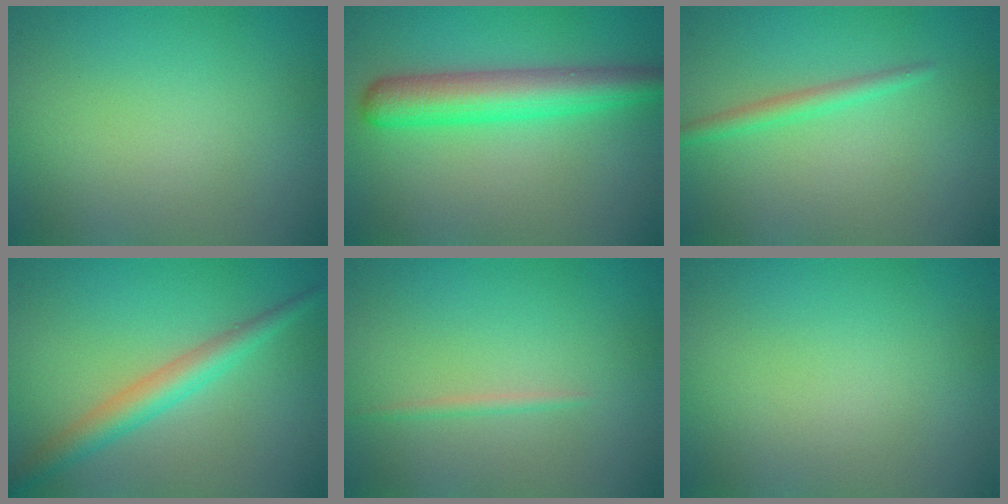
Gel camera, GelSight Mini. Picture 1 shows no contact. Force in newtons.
{"total": 5.6, "press": 5.6, "slide": 0.1}
{"total": 1.6, "press": 1.6, "slide": 0.1}
{"total": 3.2, "press": 3.2, "slide": 0.0}
{"total": 0.7, "press": 0.7, "slide": 0.1}
{"total": 0.0}